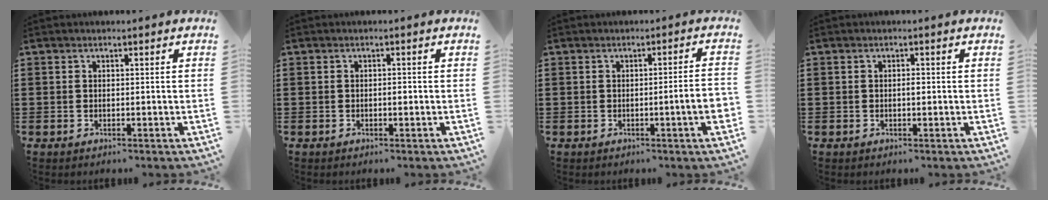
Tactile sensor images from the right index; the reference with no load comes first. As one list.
[{"total": 0.9, "force": [-0.2, 0.3, 0.8], "torque": [-0.017, -0.004, -0.002]}, {"total": 4.4, "force": [-0.9, 0.0, 4.3], "torque": [-0.070, -0.008, -0.015]}, {"total": 0.8, "force": [-0.1, 0.2, 0.7], "torque": [-0.015, -0.004, -0.001]}]